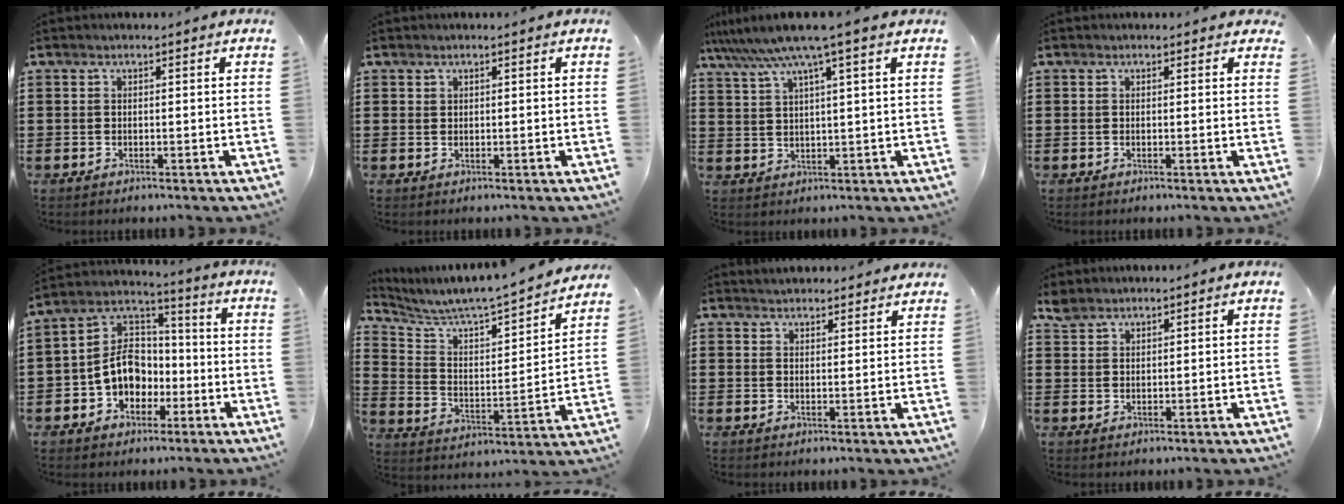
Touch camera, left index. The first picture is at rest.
{"total": 0.6, "force": [0.5, 0.3, 0.2], "torque": [-0.005, 0.002, 0.011]}
{"total": 7.1, "force": [4.7, -0.2, 5.3], "torque": [-0.117, -0.017, 0.078]}
{"total": 0.6, "force": [0.3, 0.5, 0.2], "torque": [-0.006, 0.006, 0.004]}
{"total": 8.7, "force": [-2.1, 7.3, 4.3], "torque": [-0.118, 0.008, -0.045]}
{"total": 4.7, "force": [4.5, 0.2, 1.3], "torque": [-0.053, -0.054, 0.068]}
{"total": 2.5, "force": [2.5, 0.1, -0.2], "torque": [-0.003, -0.004, 0.048]}
{"total": 2.7, "force": [2.4, 1.0, 0.2], "torque": [-0.011, 0.001, 0.049]}